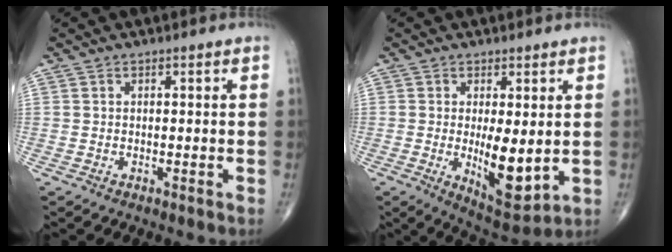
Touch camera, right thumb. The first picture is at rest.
{"total": 9.5, "force": [-0.6, 3.6, 8.8], "torque": [-0.125, -0.027, 0.004]}